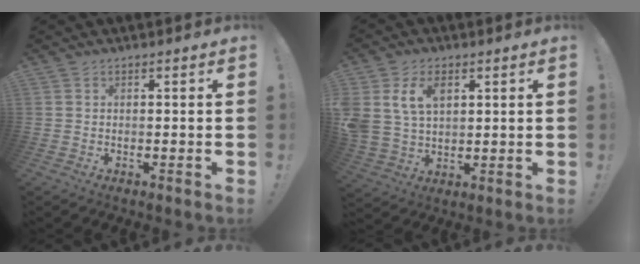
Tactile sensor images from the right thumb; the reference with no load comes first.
{"total": 9.9, "force": [4.3, 6.9, 5.7], "torque": [-0.109, -0.007, 0.084]}